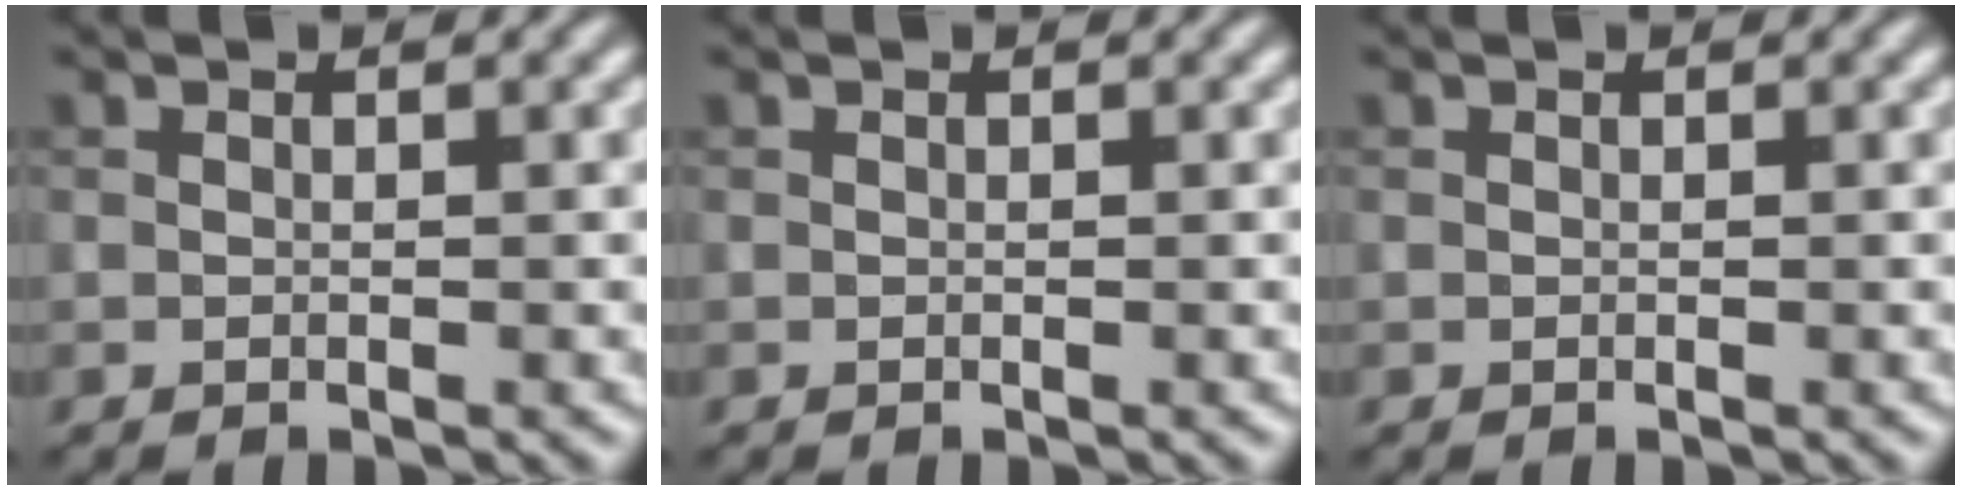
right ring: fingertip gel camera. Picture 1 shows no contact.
{"total": 0.0}
{"total": 0.0}